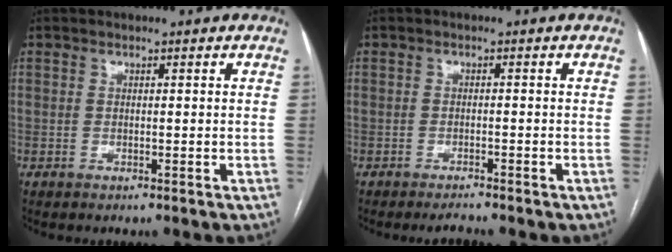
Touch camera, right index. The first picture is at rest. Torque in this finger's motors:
{"motor_torque": [0.12, -0.02, 0.08, 0.02]}